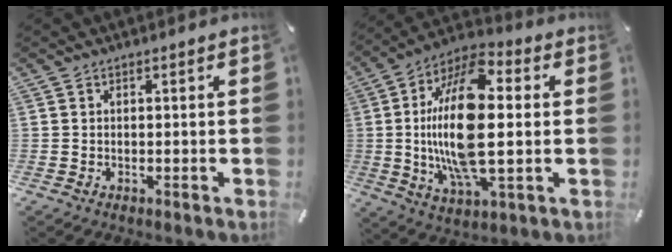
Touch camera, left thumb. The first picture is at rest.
{"total": 22.1, "force": [0.7, 9.8, 19.8], "torque": [-0.407, -0.010, 0.013]}